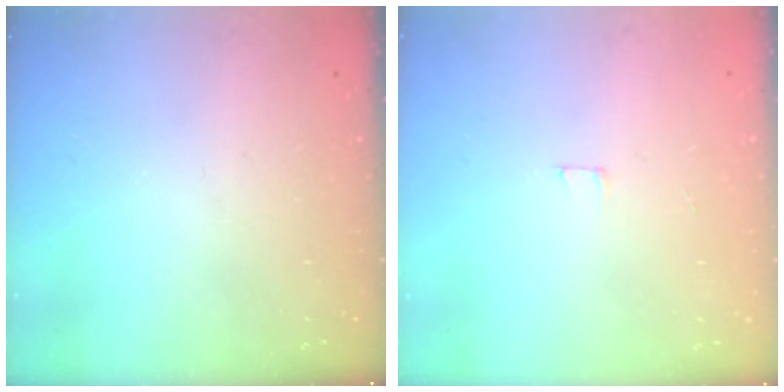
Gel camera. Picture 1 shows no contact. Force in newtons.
{"total": 1.8, "press": 1.8, "slide": 0.1}